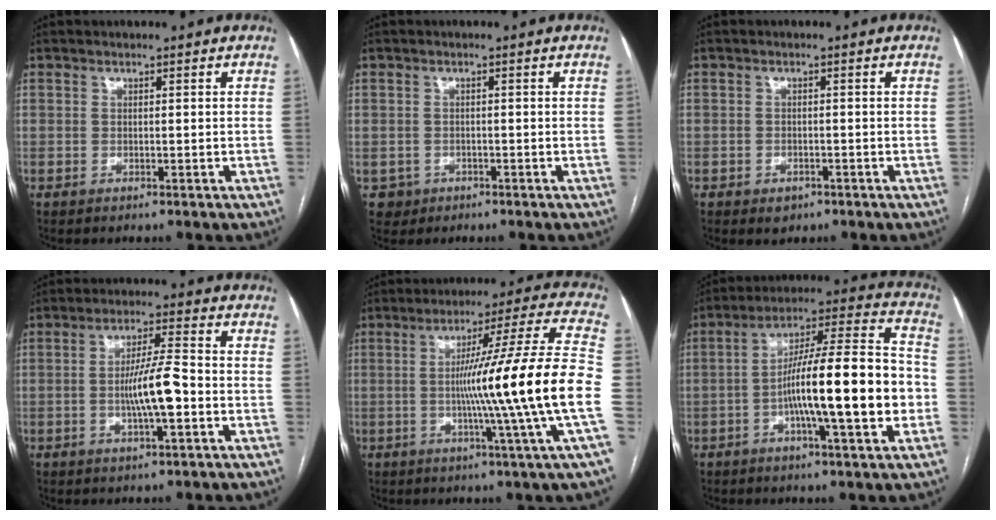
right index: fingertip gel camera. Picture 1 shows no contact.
{"total": 2.8, "force": [-1.1, 2.5, -0.1], "torque": [0.009, 0.010, -0.016]}
{"total": 2.1, "force": [-1.2, 1.5, 0.8], "torque": [-0.008, 0.003, -0.009]}
{"total": 7.8, "force": [-1.6, 0.8, 7.6], "torque": [-0.140, 0.004, -0.031]}
{"total": 20.7, "force": [-2.9, -3.1, 20.2], "torque": [-0.273, -0.006, -0.063]}
{"total": 18.8, "force": [-3.9, 1.7, 18.3], "torque": [-0.293, 0.016, -0.062]}